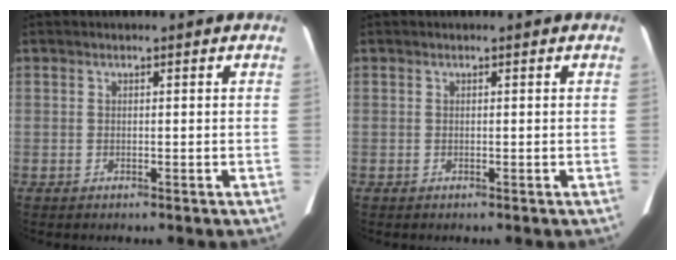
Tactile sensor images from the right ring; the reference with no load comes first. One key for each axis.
{"total": 0.0}